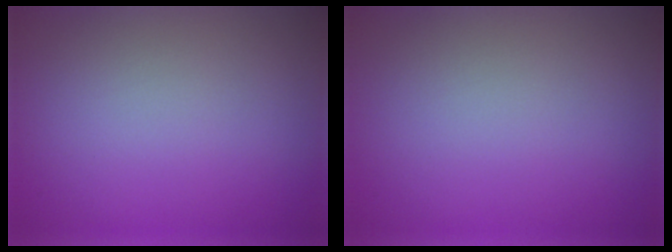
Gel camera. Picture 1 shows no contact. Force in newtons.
{"total": 0.0}